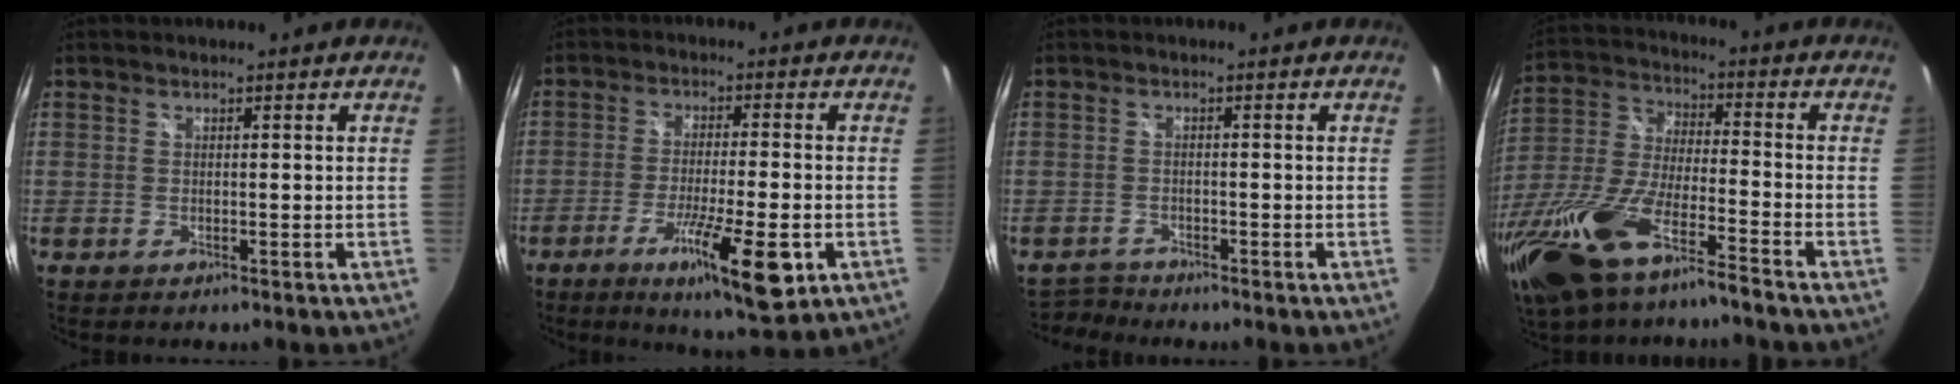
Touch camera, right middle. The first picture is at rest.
{"total": 12.9, "force": [-5.6, 1.9, 11.5], "torque": [-0.211, -0.038, -0.086]}
{"total": 2.1, "force": [-2.0, 0.4, -0.4], "torque": [0.001, 0.000, -0.041]}
{"total": 19.7, "force": [-13.2, 4.3, 14.0], "torque": [-0.306, -0.040, -0.254]}